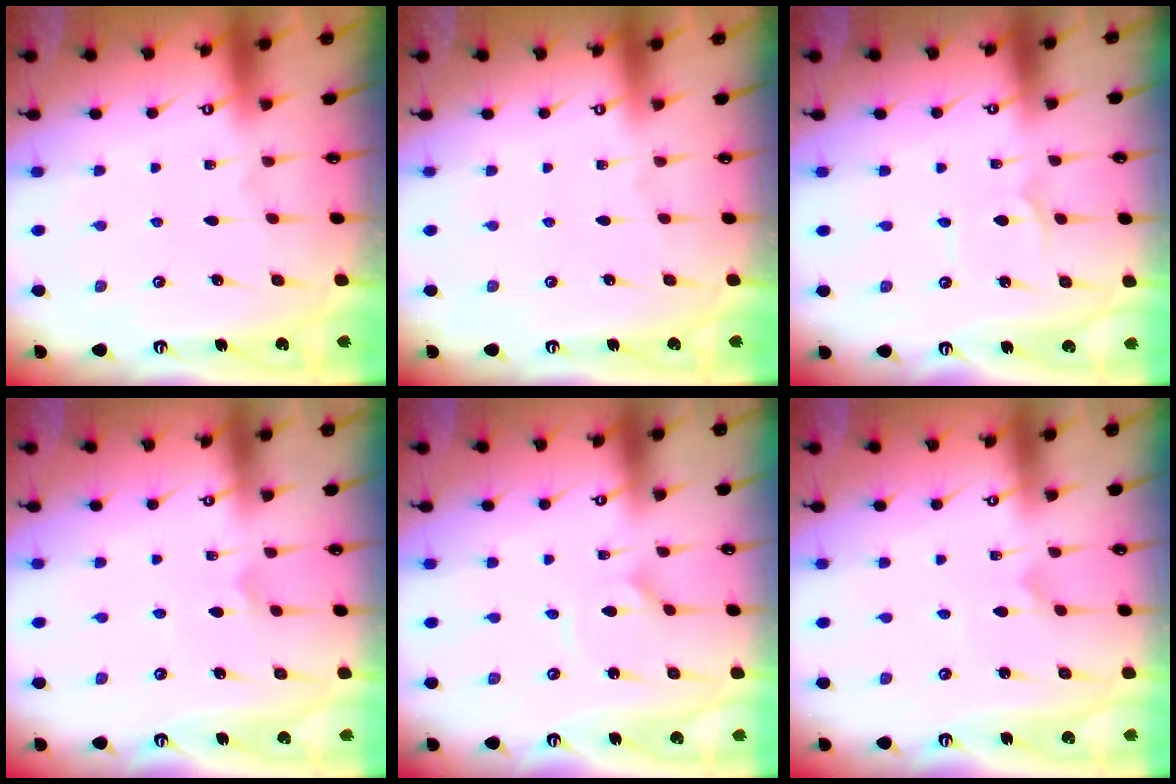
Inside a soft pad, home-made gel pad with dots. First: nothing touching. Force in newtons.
{"total": 0.0}
{"total": 1.7, "press": 1.7, "slide": 0.1}
{"total": 2.9, "press": 2.9, "slide": 0.4}
{"total": 1.2, "press": 1.2, "slide": 0.1}
{"total": 1.4, "press": 1.4, "slide": 0.1}